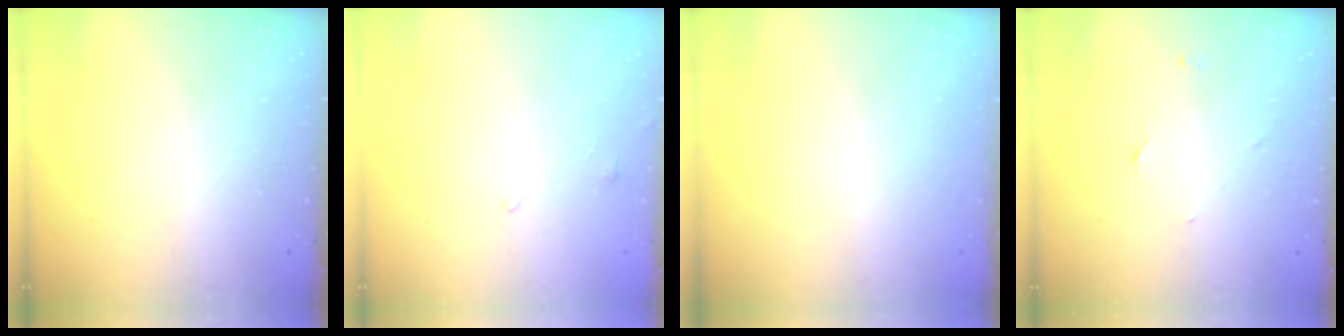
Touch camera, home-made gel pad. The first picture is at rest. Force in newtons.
{"total": 0.0}
{"total": 2.0, "press": 2.0, "slide": 0.1}
{"total": 2.7, "press": 2.7, "slide": 0.3}